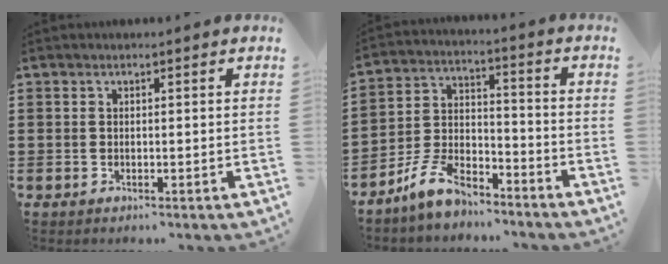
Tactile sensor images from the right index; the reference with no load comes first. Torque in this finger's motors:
{"motor_torque": [0.12, 0.20, 0.30, 0.12]}